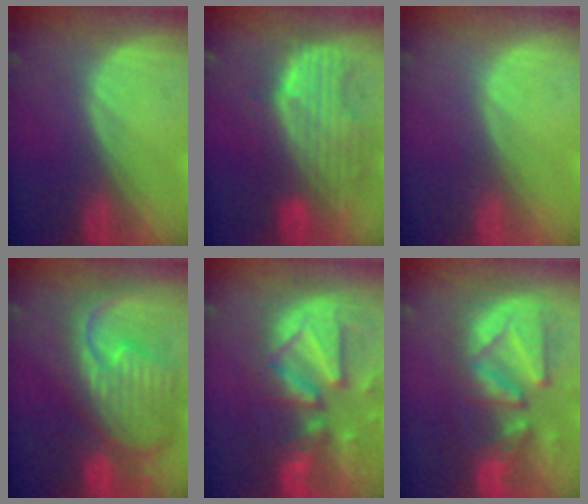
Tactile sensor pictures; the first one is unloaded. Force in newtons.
{"total": 10.3, "press": 8.9, "slide": 5.1}
{"total": 0.0}
{"total": 12.2, "press": 10.5, "slide": 6.2}
{"total": 13.1, "press": 11.4, "slide": 6.6}
{"total": 11.1, "press": 10.7, "slide": 3.1}